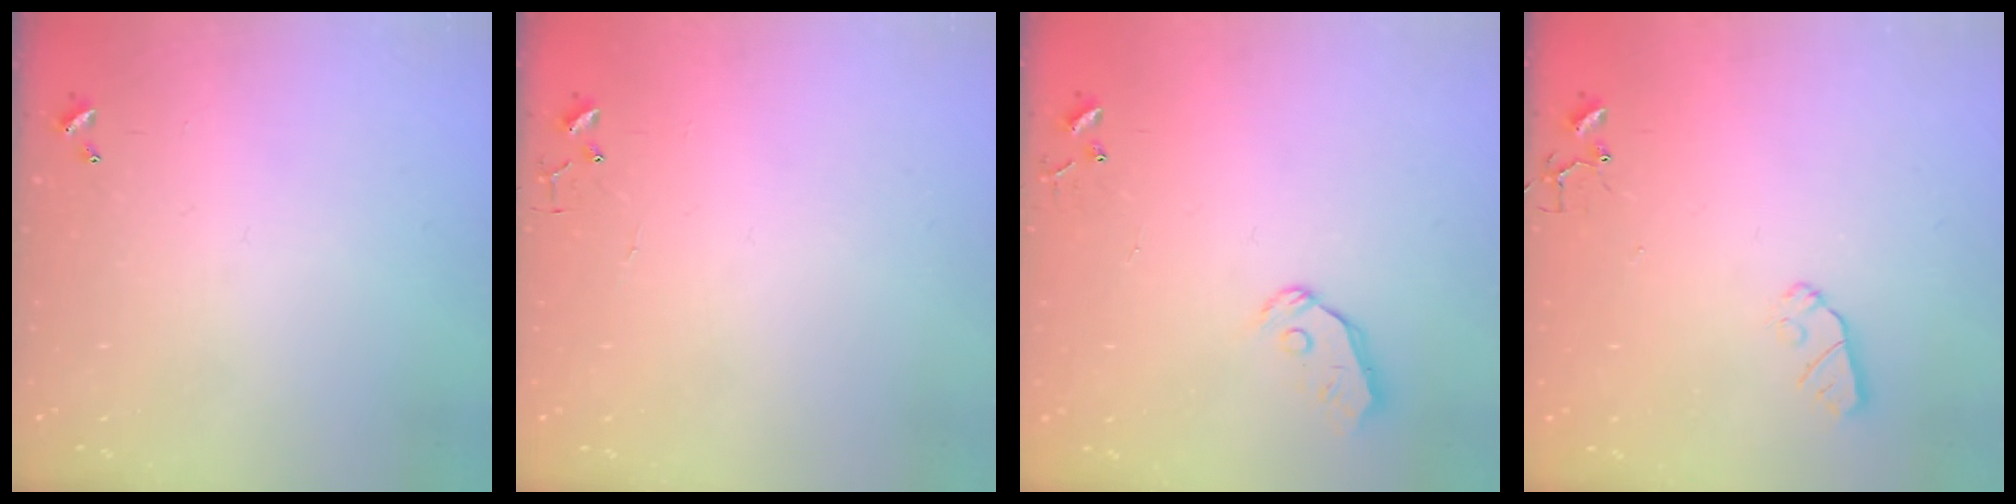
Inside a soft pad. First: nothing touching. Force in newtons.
{"total": 4.2, "press": 4.1, "slide": 0.3}
{"total": 6.1, "press": 6.1, "slide": 0.6}
{"total": 6.6, "press": 6.6, "slide": 0.2}